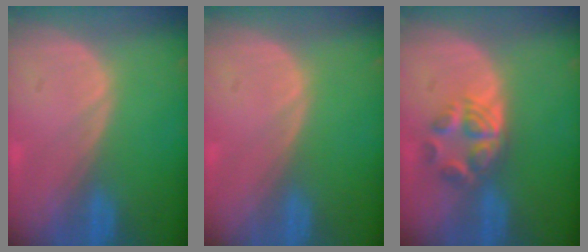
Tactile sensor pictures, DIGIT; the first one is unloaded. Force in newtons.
{"total": 0.0}
{"total": 5.9, "press": 5.0, "slide": 3.1}